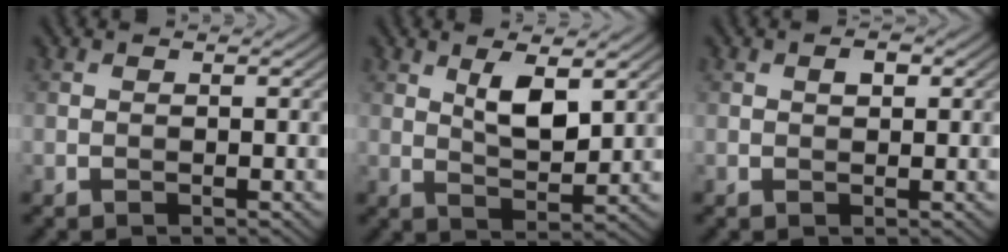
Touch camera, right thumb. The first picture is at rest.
{"total": 5.4, "force": [2.3, 2.2, 4.4], "torque": [-0.085, -0.008, 0.043]}
{"total": 1.2, "force": [0.4, 0.7, 0.9], "torque": [-0.014, 0.001, 0.006]}